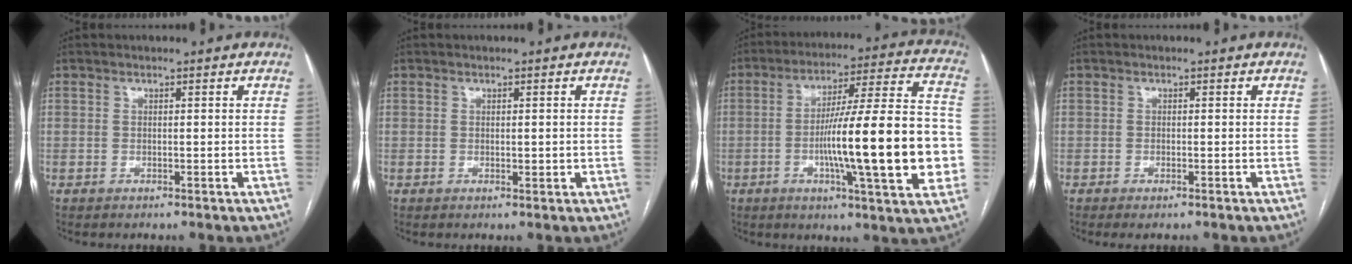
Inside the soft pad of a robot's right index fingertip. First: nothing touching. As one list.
[{"total": 1.0, "force": [0.1, 0.5, 0.9], "torque": [-0.015, -0.004, 0.004]}, {"total": 21.7, "force": [-3.9, 1.9, 21.3], "torque": [-0.290, 0.018, -0.056]}, {"total": 1.3, "force": [-0.9, 0.2, 0.9], "torque": [-0.016, -0.003, -0.011]}]